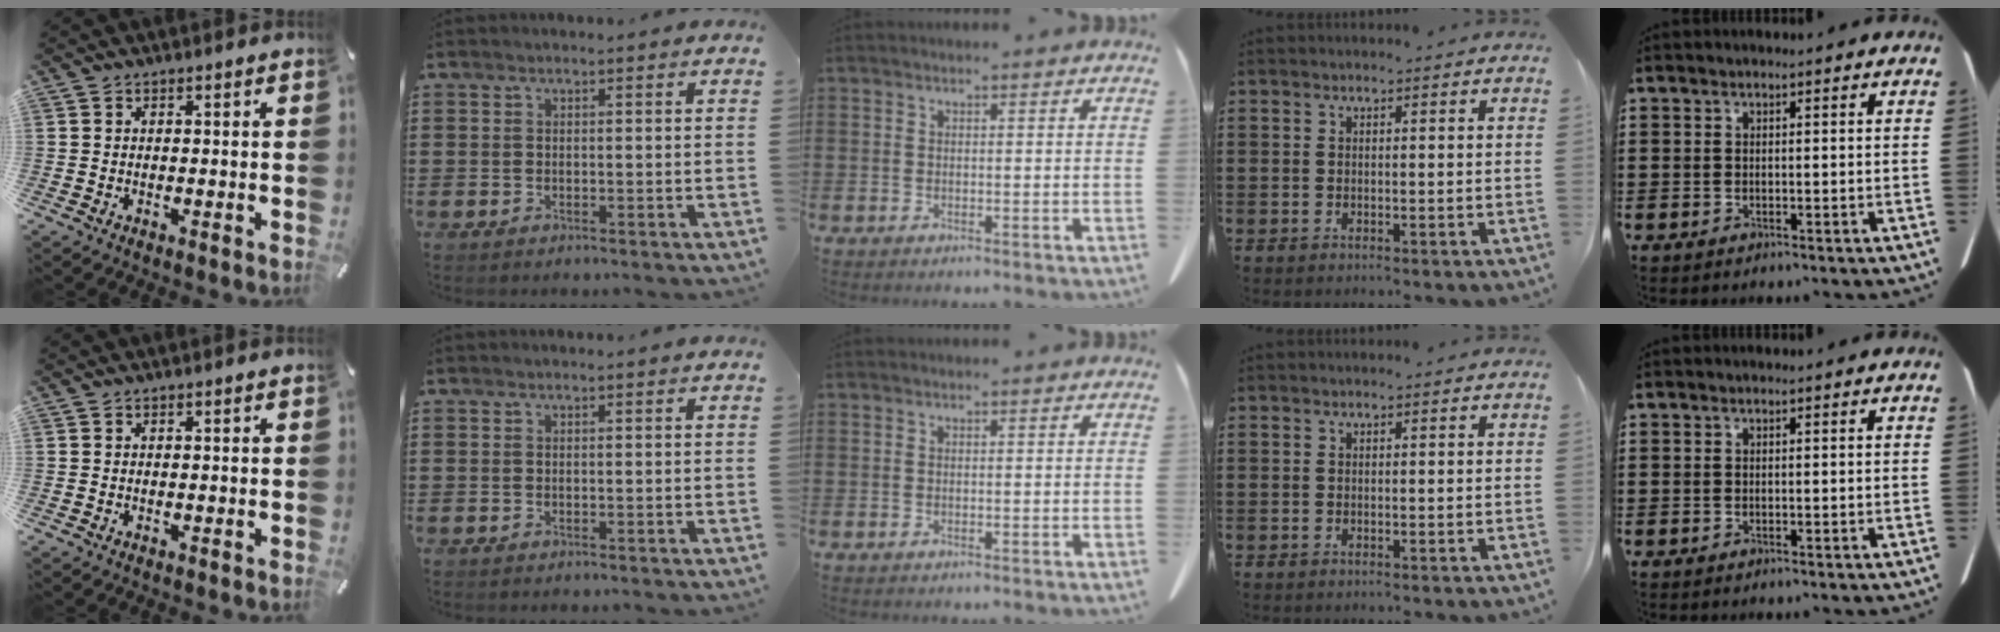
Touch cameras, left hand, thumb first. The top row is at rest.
{}